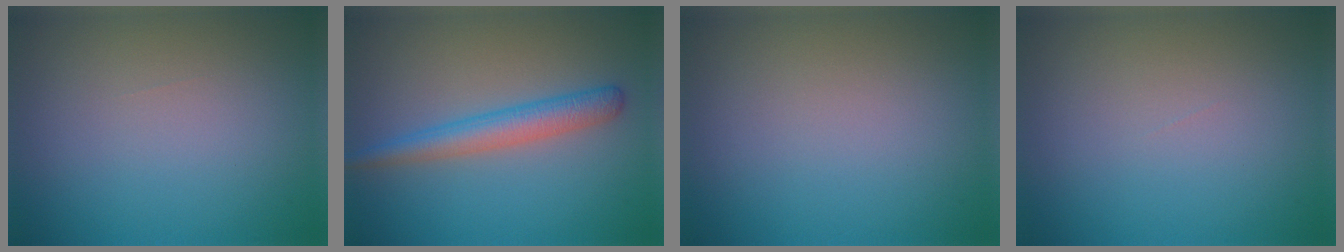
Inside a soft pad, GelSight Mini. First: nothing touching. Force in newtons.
{"total": 3.4, "press": 3.4, "slide": 0.1}
{"total": 0.0}
{"total": 0.0}